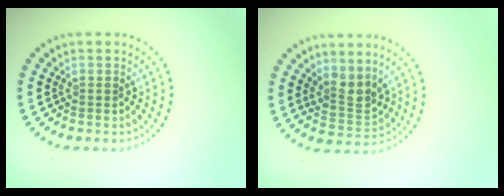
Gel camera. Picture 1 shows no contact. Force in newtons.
{"total": 2.6, "press": 2.0, "slide": 1.7}